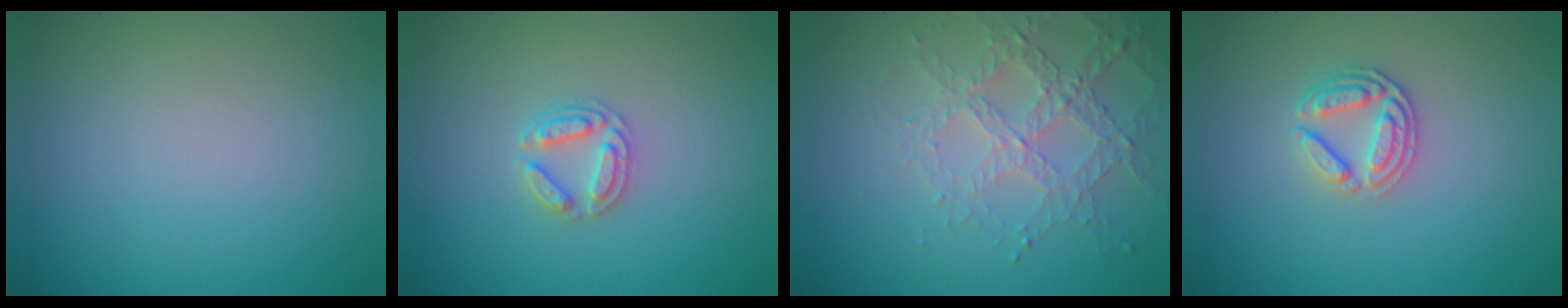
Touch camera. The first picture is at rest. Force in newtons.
{"total": 2.5, "press": 2.5, "slide": 0.4}
{"total": 3.2, "press": 3.0, "slide": 1.0}
{"total": 2.6, "press": 2.5, "slide": 0.7}